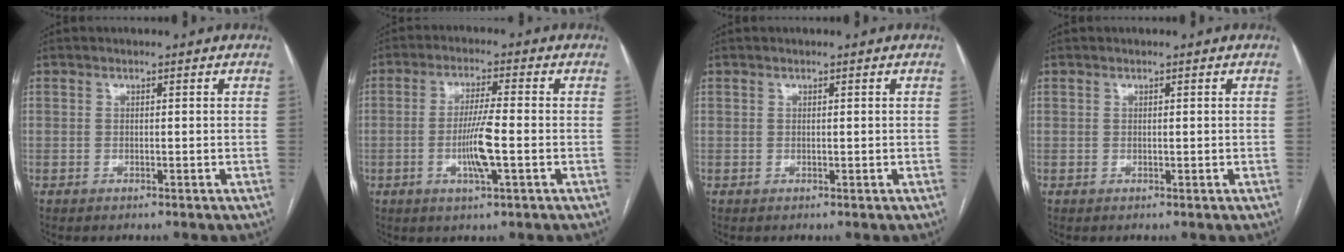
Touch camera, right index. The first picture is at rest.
{"total": 6.5, "force": [-1.5, 0.1, 6.3], "torque": [-0.117, -0.006, -0.027]}
{"total": 0.0}
{"total": 0.0}